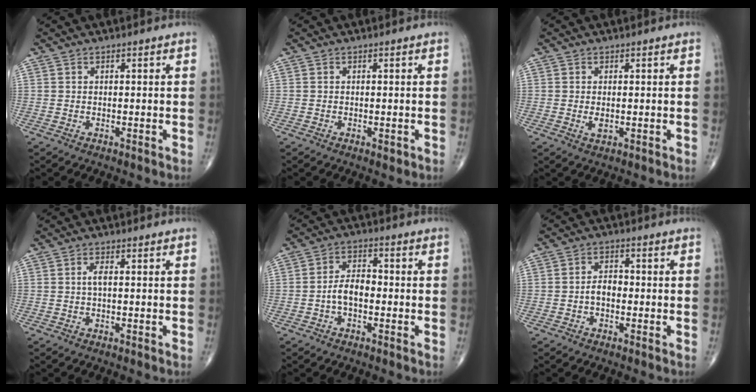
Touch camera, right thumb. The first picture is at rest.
{"total": 0.8, "force": [-0.3, 0.5, 0.6], "torque": [-0.009, -0.002, -0.004]}
{"total": 2.0, "force": [-0.2, 1.0, 1.7], "torque": [-0.035, -0.006, -0.002]}
{"total": 1.5, "force": [0.1, 0.4, 1.5], "torque": [-0.034, 0.001, 0.000]}
{"total": 5.1, "force": [-1.3, 2.9, 4.0], "torque": [-0.066, 0.023, -0.031]}
{"total": 3.1, "force": [-0.9, 1.9, 2.3], "torque": [-0.030, 0.014, -0.022]}